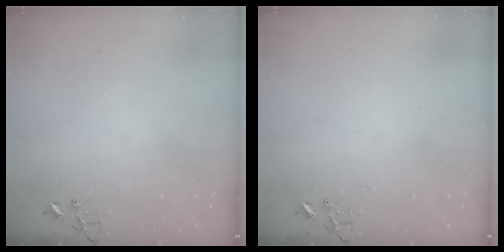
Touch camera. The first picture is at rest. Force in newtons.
{"total": 0.0}